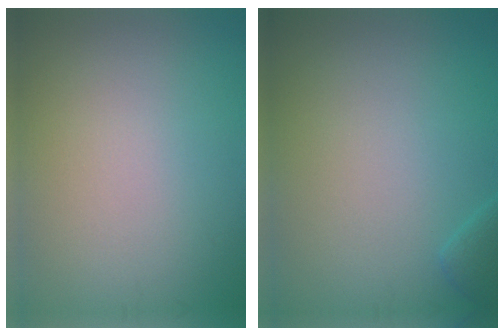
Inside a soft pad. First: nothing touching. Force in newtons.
{"total": 1.3, "press": 1.3, "slide": 0.1}